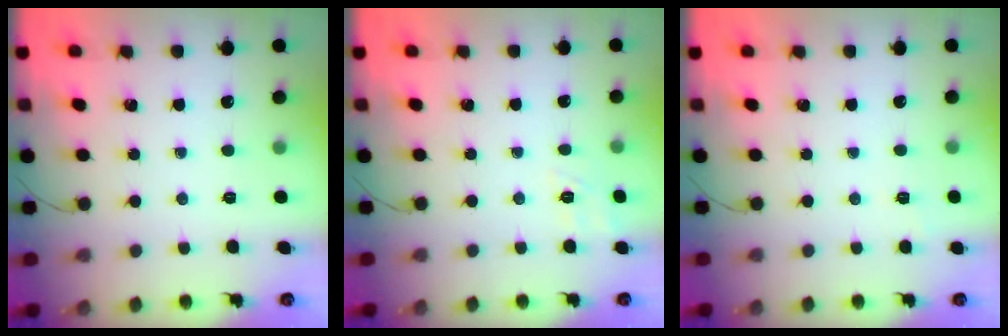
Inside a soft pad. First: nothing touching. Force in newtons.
{"total": 9.2, "press": 9.0, "slide": 2.0}
{"total": 5.4, "press": 5.2, "slide": 1.5}